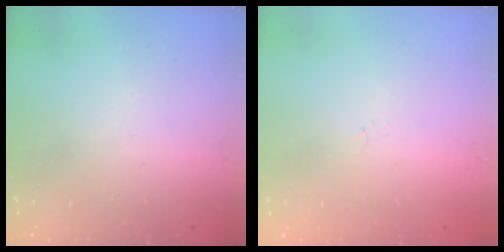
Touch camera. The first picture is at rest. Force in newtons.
{"total": 0.0}